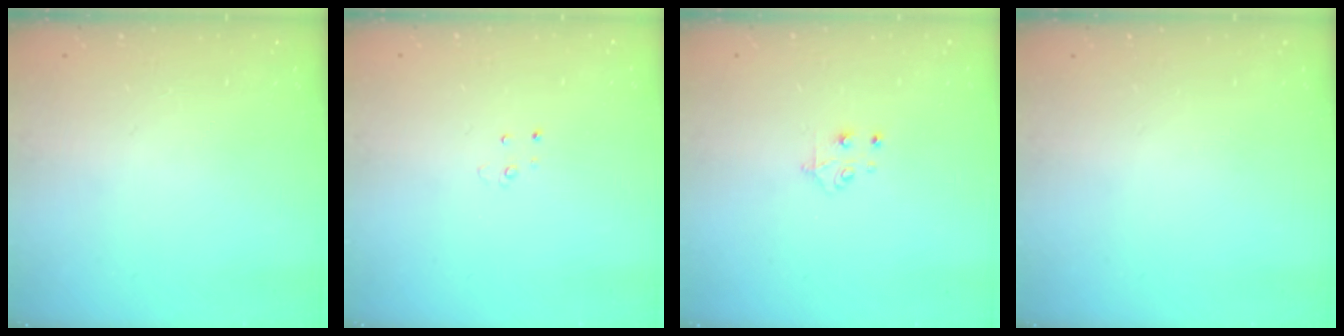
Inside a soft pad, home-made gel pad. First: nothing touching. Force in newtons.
{"total": 2.5, "press": 2.5, "slide": 0.2}
{"total": 4.4, "press": 4.4, "slide": 0.4}
{"total": 0.0}